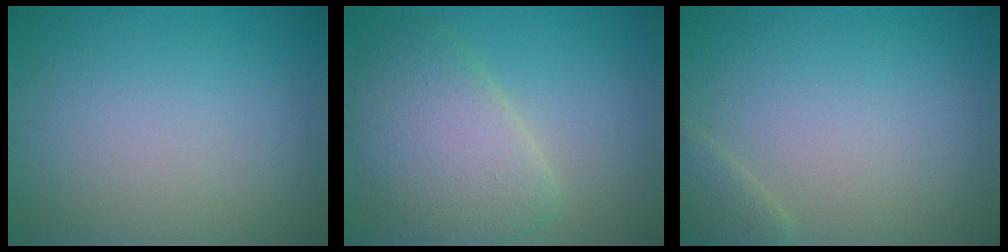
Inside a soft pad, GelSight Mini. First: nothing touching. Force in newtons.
{"total": 6.1, "press": 6.1, "slide": 0.6}
{"total": 1.7, "press": 1.7, "slide": 0.1}